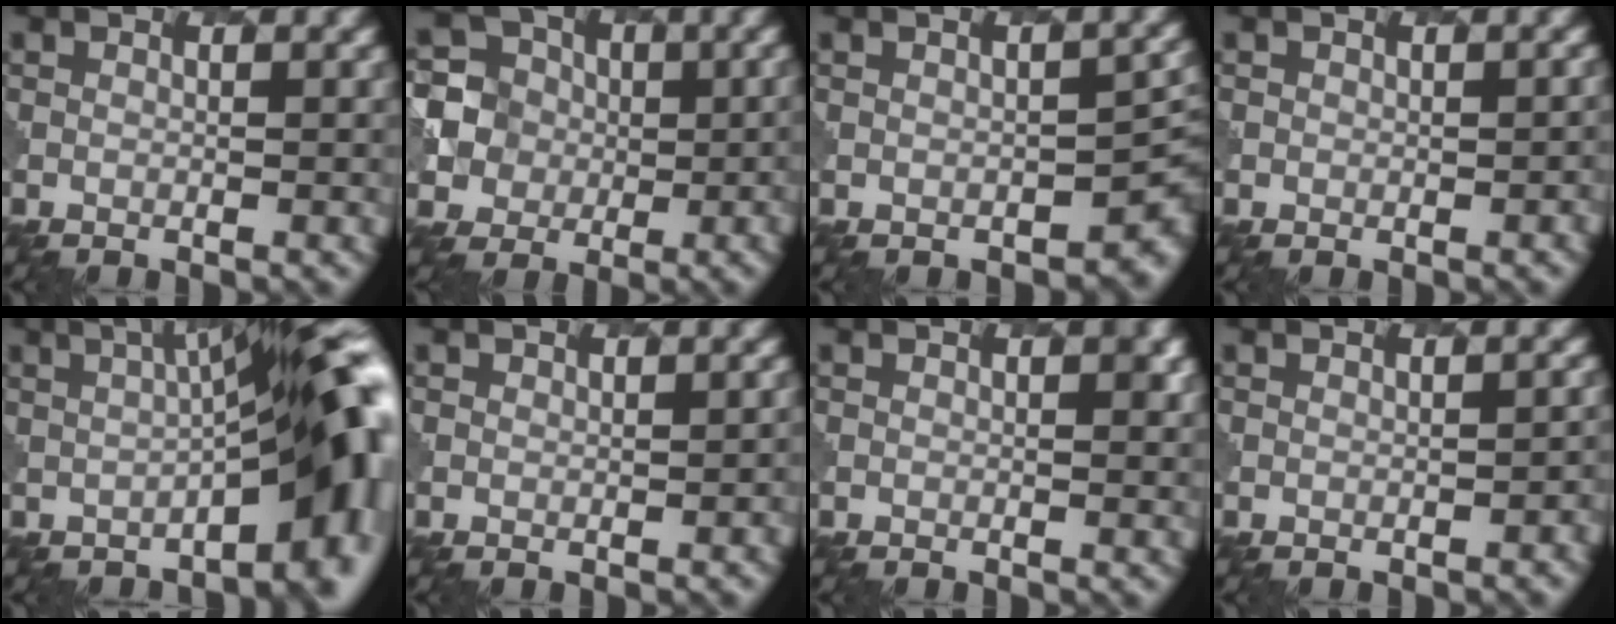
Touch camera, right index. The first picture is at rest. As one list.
[{"total": 8.8, "force": [-0.2, 8.5, 2.2], "torque": [-0.060, 0.022, -0.024]}, {"total": 4.6, "force": [-2.1, 2.5, 3.2], "torque": [-0.028, -0.009, -0.026]}, {"total": 3.0, "force": [-0.7, 2.4, 1.7], "torque": [-0.001, 0.001, -0.004]}, {"total": 11.3, "force": [-1.3, 2.9, 10.9], "torque": [-0.126, 0.020, -0.023]}, {"total": 2.4, "force": [-0.3, 1.8, 1.6], "torque": [-0.007, -0.004, 0.001]}, {"total": 1.0, "force": [0.3, 0.4, 0.9], "torque": [-0.010, 0.000, -0.001]}, {"total": 2.1, "force": [-1.1, 1.0, 1.5], "torque": [-0.013, 0.004, -0.004]}]